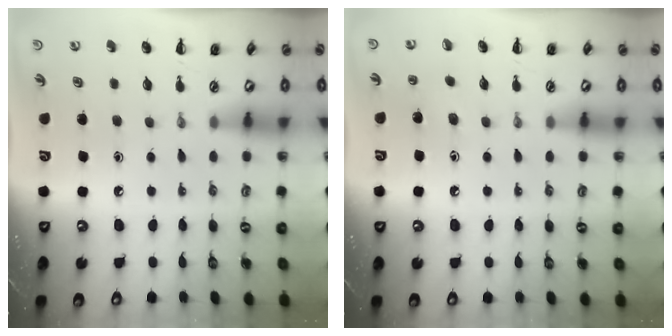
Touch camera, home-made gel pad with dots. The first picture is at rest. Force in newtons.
{"total": 5.8, "press": 5.5, "slide": 1.7}